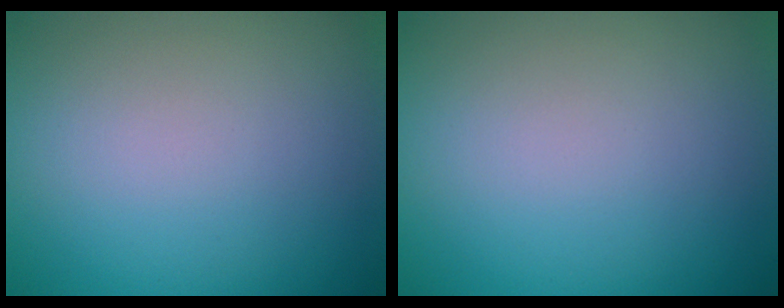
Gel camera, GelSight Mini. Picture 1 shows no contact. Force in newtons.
{"total": 0.0}